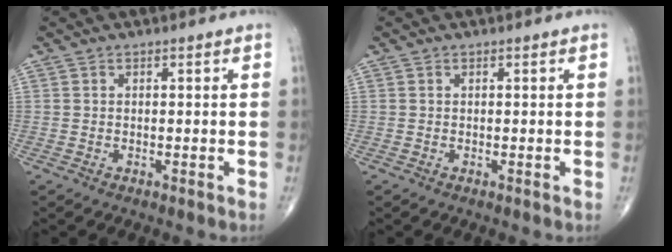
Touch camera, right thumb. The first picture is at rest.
{"total": 0.0}